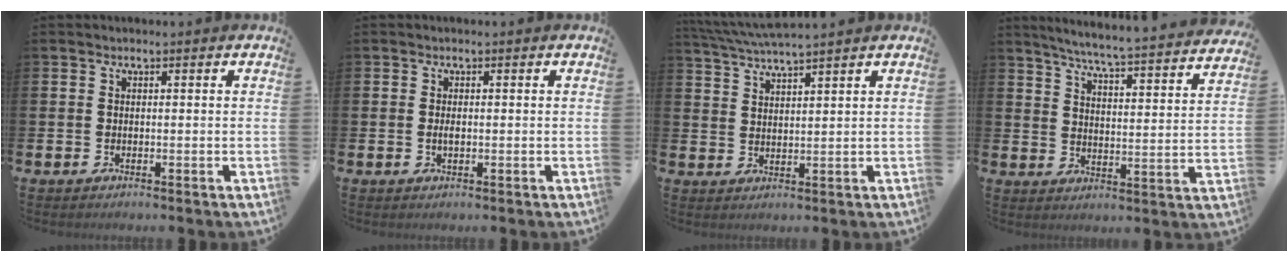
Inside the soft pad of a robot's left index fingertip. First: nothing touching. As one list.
[{"total": 1.0, "force": [0.0, 0.4, 0.9], "torque": [-0.017, 0.002, -0.002]}, {"total": 4.1, "force": [3.9, -0.4, 1.0], "torque": [-0.038, -0.018, 0.071]}, {"total": 6.2, "force": [5.9, -0.4, 1.9], "torque": [-0.062, -0.048, 0.097]}]